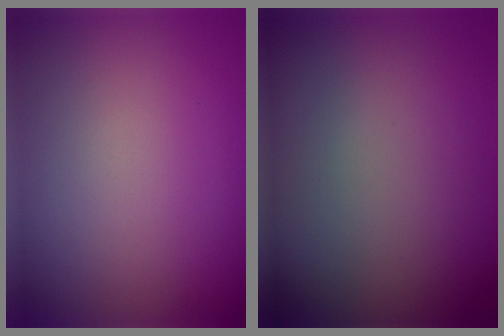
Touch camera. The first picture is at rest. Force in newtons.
{"total": 0.0}